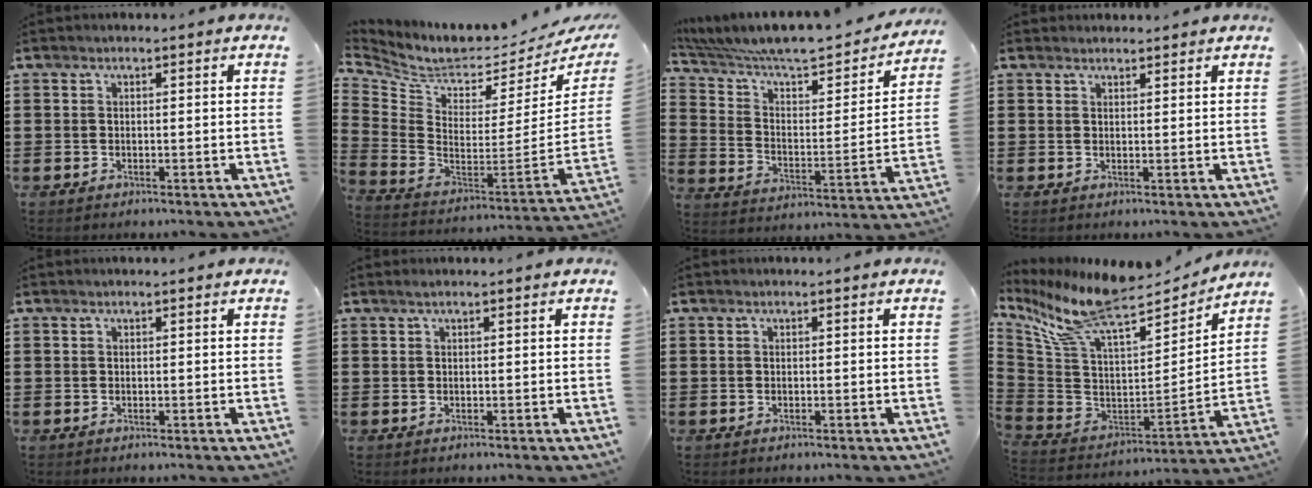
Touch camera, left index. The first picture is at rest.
{"total": 4.5, "force": [3.6, 2.0, 1.9], "torque": [-0.066, -0.052, 0.056]}
{"total": 7.5, "force": [6.6, 1.5, 3.1], "torque": [-0.096, -0.056, 0.109]}
{"total": 1.3, "force": [1.3, 0.2, 0.1], "torque": [-0.004, 0.000, 0.027]}
{"total": 0.0}
{"total": 0.6, "force": [0.4, -0.1, 0.5], "torque": [-0.009, -0.002, 0.008]}
{"total": 0.0}
{"total": 13.1, "force": [10.4, 2.6, 7.6], "torque": [-0.195, -0.076, 0.180]}